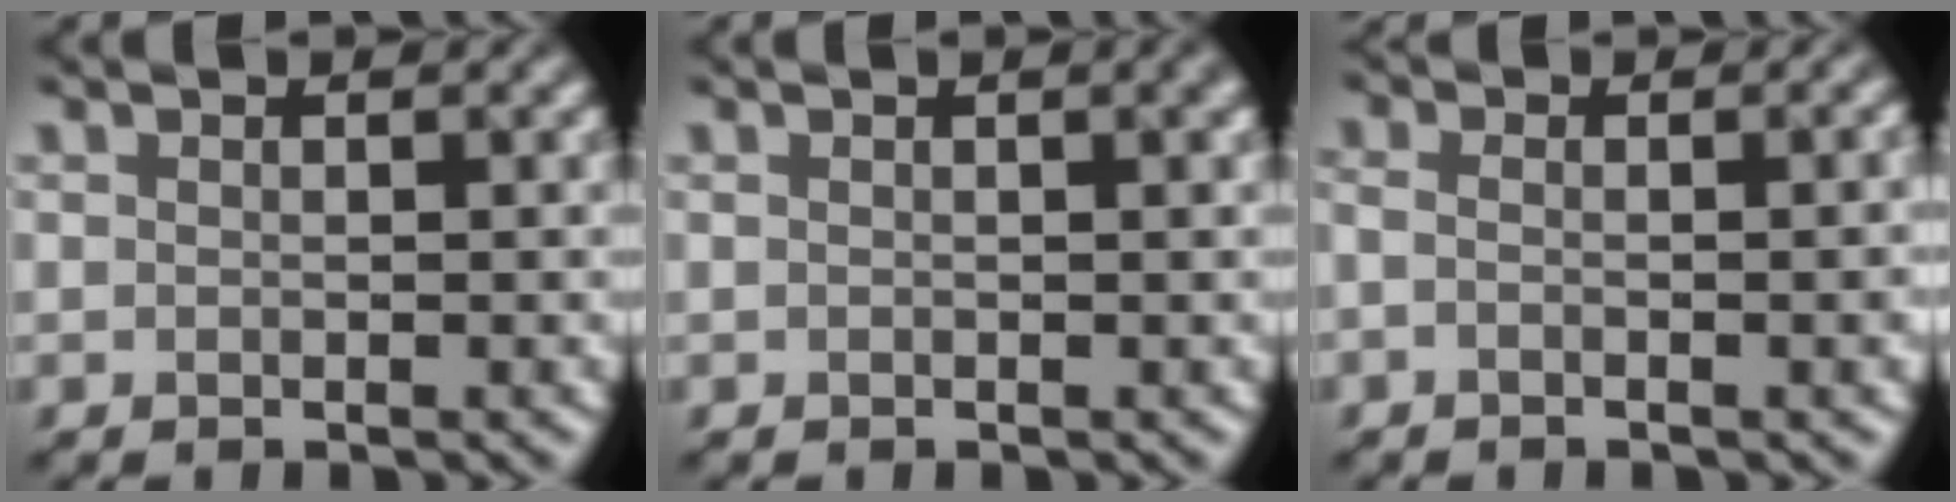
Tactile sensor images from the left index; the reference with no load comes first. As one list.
[{"total": 2.6, "force": [0.9, 1.2, 2.1], "torque": [-0.002, 0.014, -0.003]}, {"total": 6.3, "force": [-0.7, 3.2, 5.3], "torque": [-0.030, 0.026, -0.036]}]